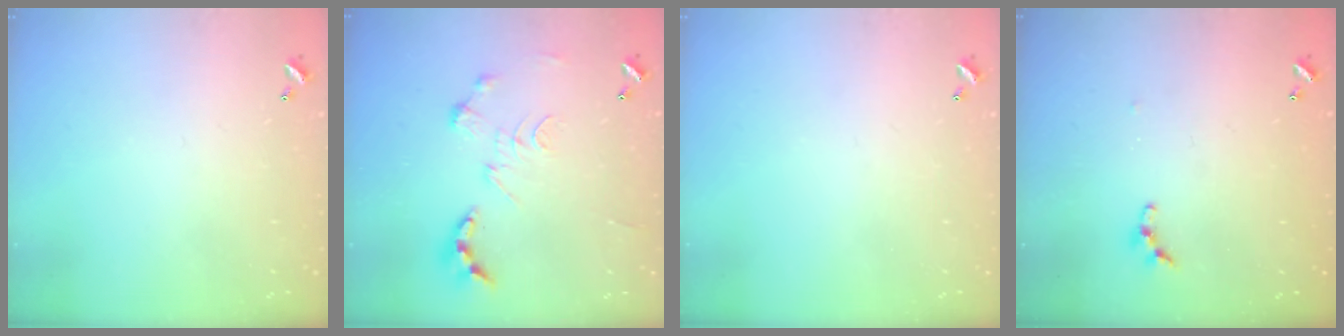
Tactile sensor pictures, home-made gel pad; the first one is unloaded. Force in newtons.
{"total": 0.0}
{"total": 0.0}
{"total": 5.5, "press": 5.5, "slide": 0.6}